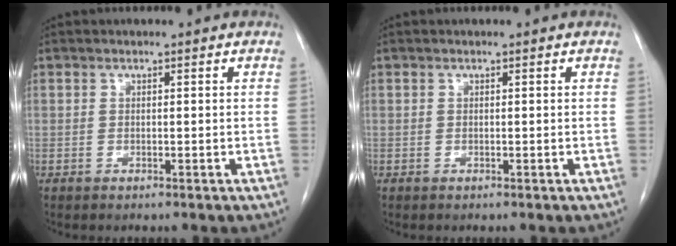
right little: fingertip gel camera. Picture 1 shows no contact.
{"total": 0.0}